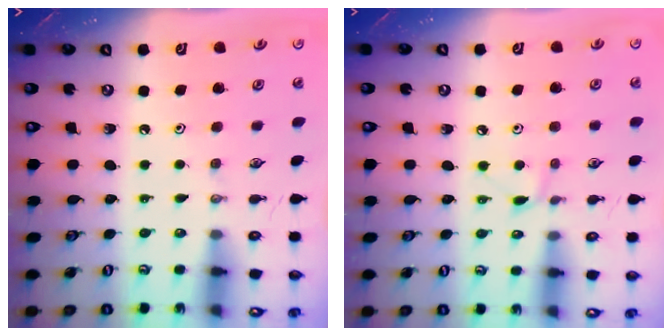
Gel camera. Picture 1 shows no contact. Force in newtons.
{"total": 4.8, "press": 4.7, "slide": 0.6}